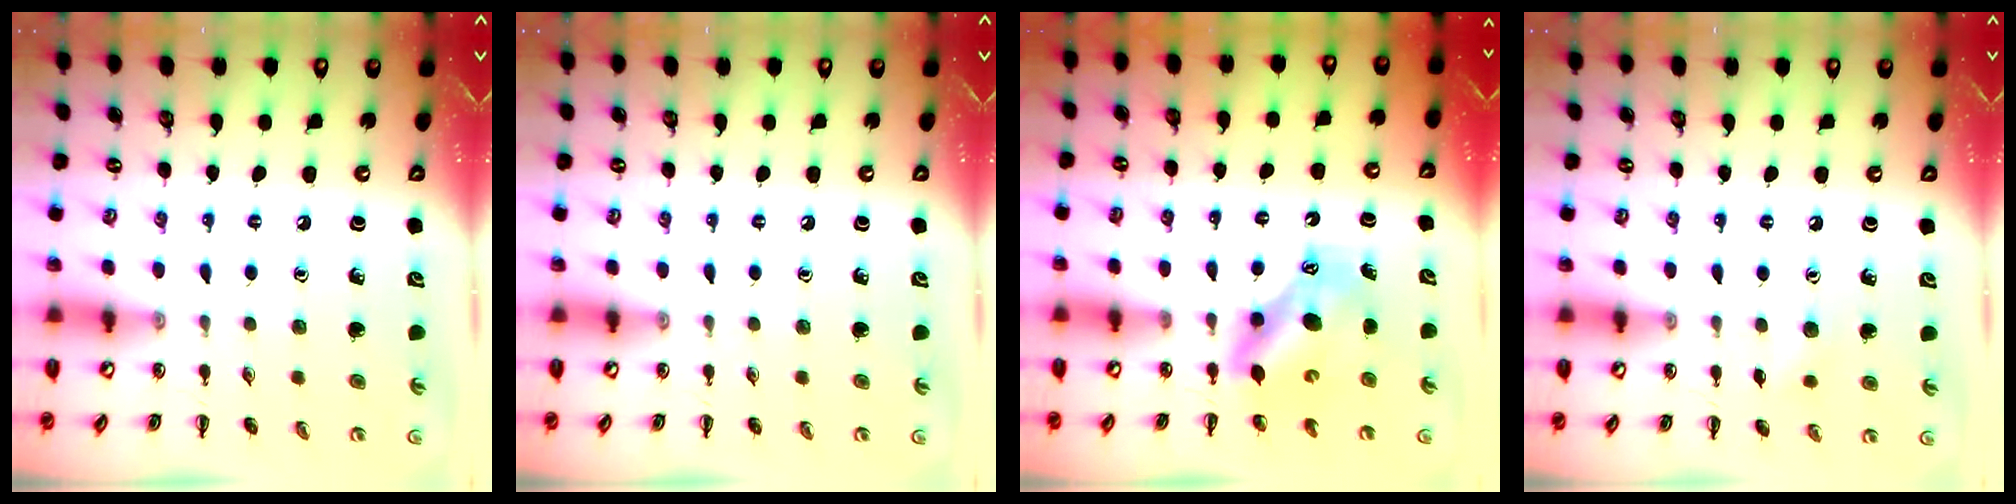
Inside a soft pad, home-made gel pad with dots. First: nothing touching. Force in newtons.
{"total": 0.0}
{"total": 6.9, "press": 6.7, "slide": 1.6}
{"total": 4.5, "press": 4.4, "slide": 1.2}